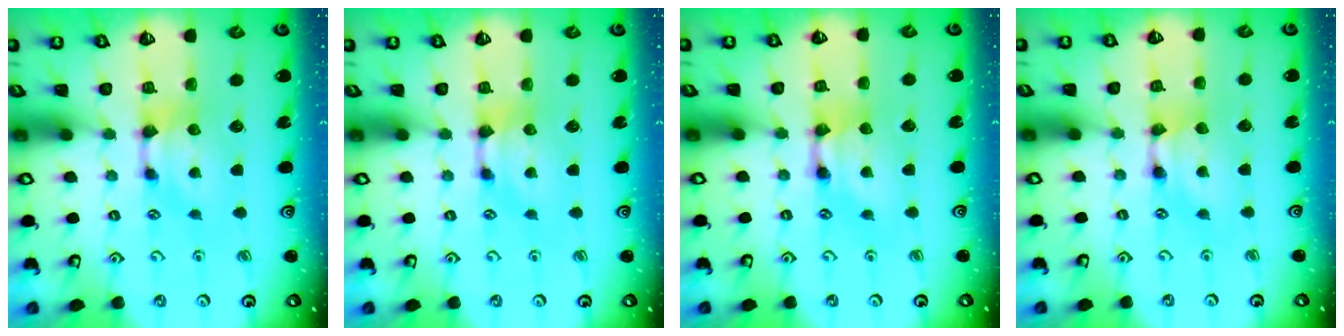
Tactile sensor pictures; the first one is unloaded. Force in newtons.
{"total": 0.0}
{"total": 2.0, "press": 2.0, "slide": 0.1}
{"total": 1.8, "press": 1.8, "slide": 0.1}